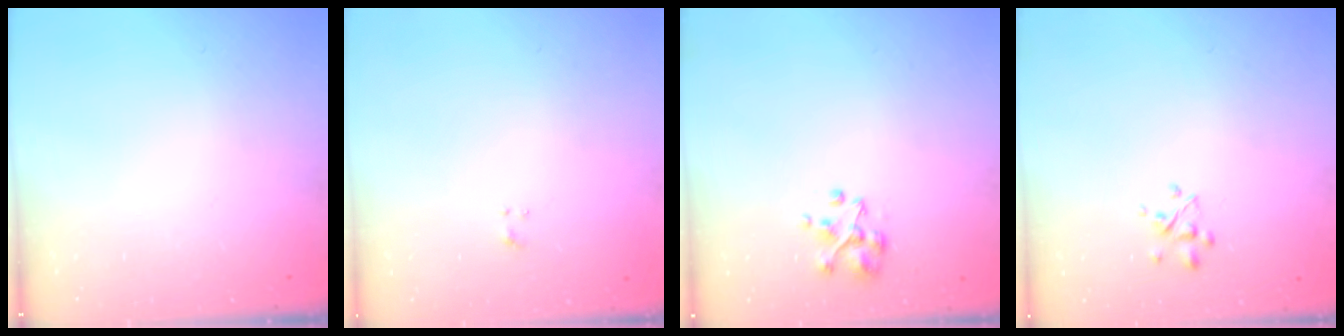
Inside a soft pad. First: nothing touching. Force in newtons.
{"total": 0.9, "press": 0.5, "slide": 0.7}
{"total": 3.6, "press": 3.6, "slide": 0.4}
{"total": 2.3, "press": 2.3, "slide": 0.6}